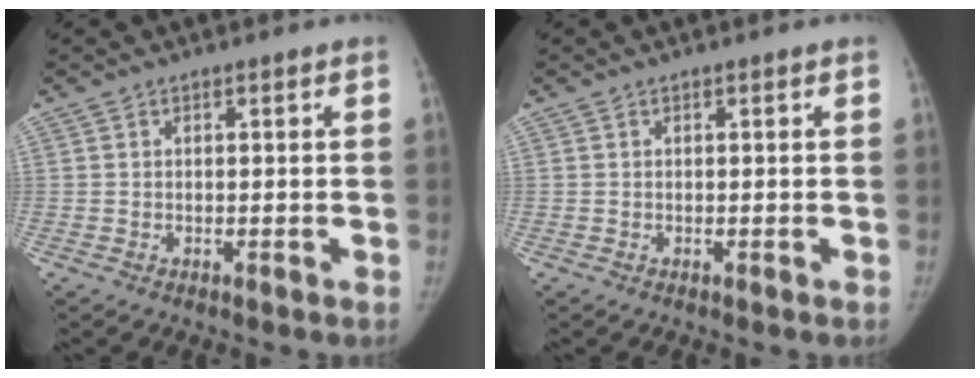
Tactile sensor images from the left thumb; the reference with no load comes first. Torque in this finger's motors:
{"motor_torque": [0.07, 0.02, 0.30, -0.08, 0.03]}